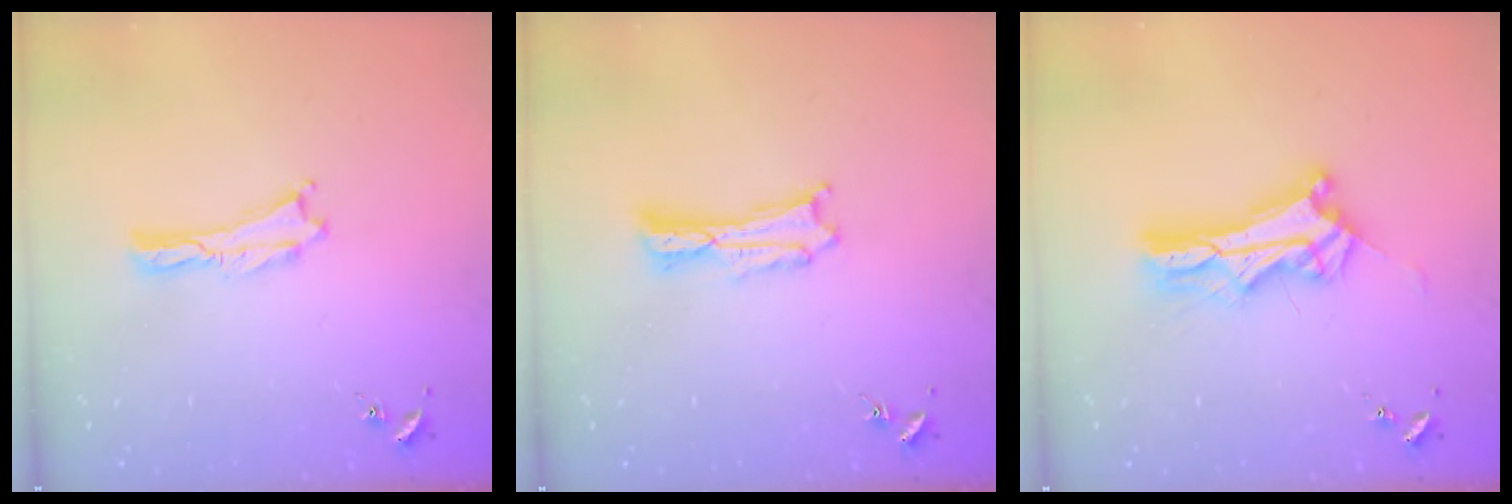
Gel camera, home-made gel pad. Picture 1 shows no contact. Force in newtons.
{"total": 1.2, "press": 1.2, "slide": 0.2}
{"total": 9.2, "press": 9.2, "slide": 0.7}